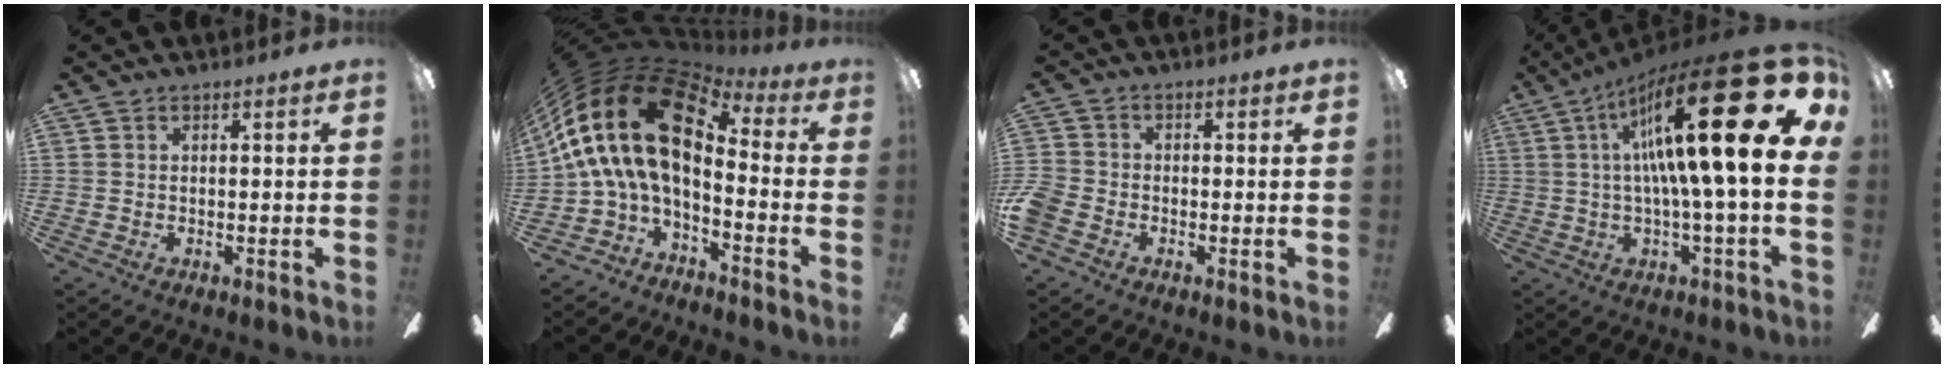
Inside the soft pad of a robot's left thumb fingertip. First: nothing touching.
{"total": 20.0, "force": [3.0, 11.0, 16.5], "torque": [-0.345, -0.015, 0.049]}
{"total": 4.4, "force": [-2.3, 3.2, 1.9], "torque": [-0.040, 0.016, -0.042]}
{"total": 30.4, "force": [9.4, 6.8, 28.1], "torque": [-0.458, -0.061, 0.144]}